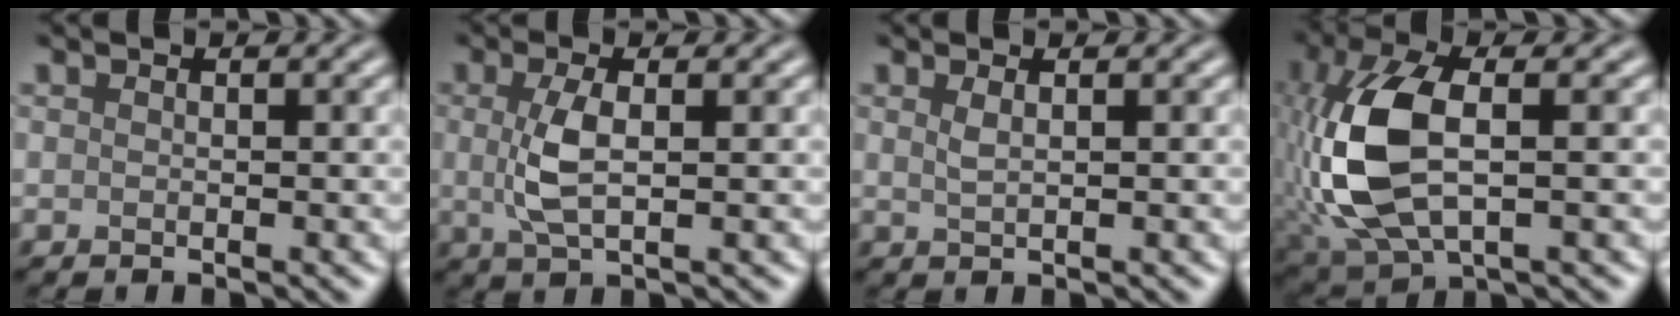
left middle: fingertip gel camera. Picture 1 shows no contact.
{"total": 3.3, "force": [0.2, 1.1, 3.1], "torque": [-0.073, -0.001, 0.003]}
{"total": 1.3, "force": [0.6, 0.5, 1.0], "torque": [-0.017, 0.002, 0.010]}
{"total": 9.8, "force": [-0.7, 5.1, 8.3], "torque": [-0.199, 0.002, -0.013]}